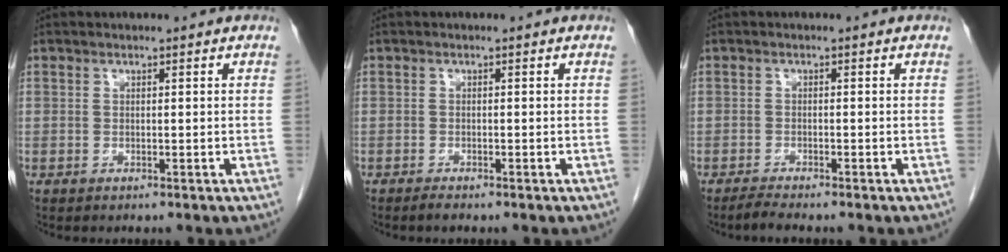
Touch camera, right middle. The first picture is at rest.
{"total": 0.9, "force": [-0.8, 0.1, 0.4], "torque": [-0.009, -0.002, -0.011]}
{"total": 2.1, "force": [-1.9, -0.2, 0.9], "torque": [-0.025, -0.006, -0.036]}